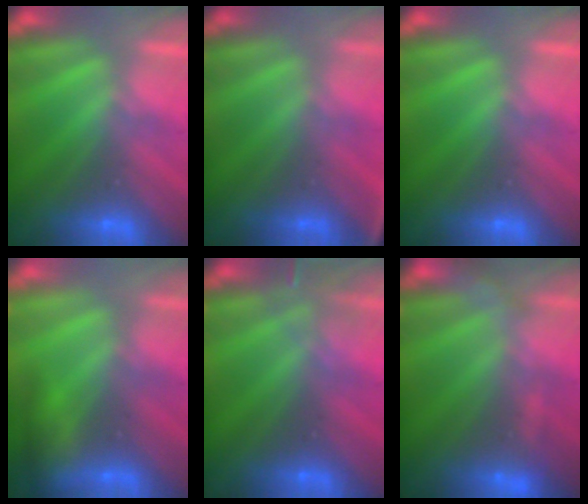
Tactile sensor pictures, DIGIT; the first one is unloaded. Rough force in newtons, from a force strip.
{"total": 2.7}
{"total": 0.0}
{"total": 3.8}
{"total": 3.0}
{"total": 2.9}